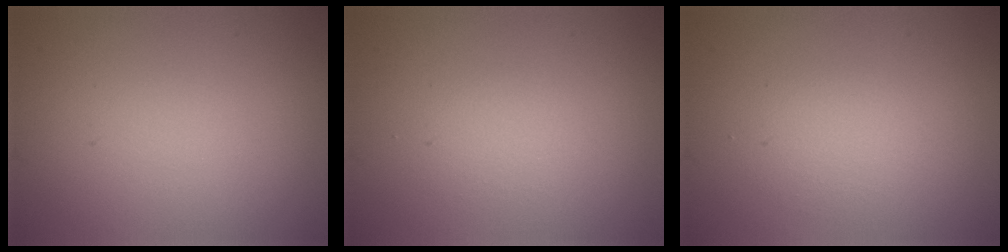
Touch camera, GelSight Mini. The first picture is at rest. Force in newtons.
{"total": 1.3, "press": 1.2, "slide": 0.1}
{"total": 1.7, "press": 1.6, "slide": 0.1}